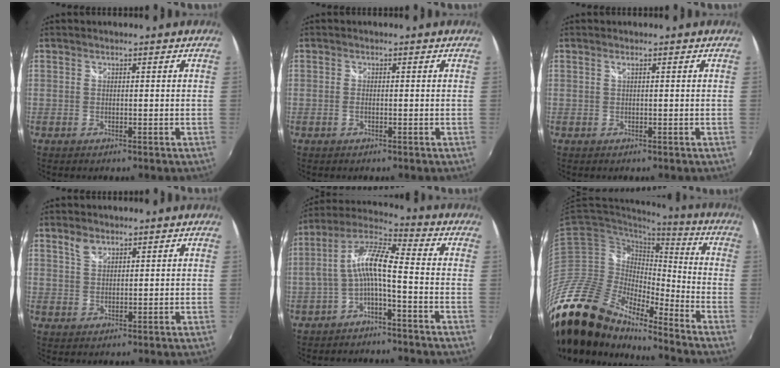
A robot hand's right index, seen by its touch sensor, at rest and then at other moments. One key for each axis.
{"total": 0.8, "fx": -0.2, "fy": 0.4, "fz": 0.6, "tx": -0.014, "ty": 0.000, "tz": -0.006}
{"total": 0.5, "fx": 0.2, "fy": -0.1, "fz": 0.5, "tx": -0.009, "ty": 0.003, "tz": 0.002}
{"total": 2.7, "fx": 1.9, "fy": 1.4, "fz": 1.3, "tx": -0.023, "ty": 0.003, "tz": 0.035}
{"total": 9.2, "fx": -2.5, "fy": 1.8, "fz": 8.7, "tx": -0.197, "ty": 0.021, "tz": -0.049}
{"total": 23.9, "fx": -19.2, "fy": 9.0, "fz": 11.2, "tx": -0.230, "ty": -0.036, "tz": -0.366}